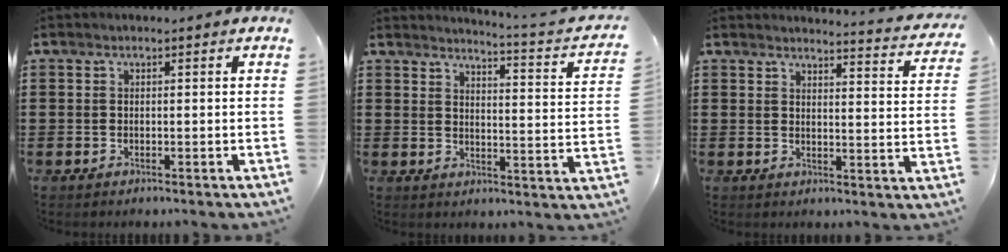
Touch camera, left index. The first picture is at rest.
{"total": 3.0, "force": [2.6, -0.8, 1.4], "torque": [-0.036, -0.035, 0.032]}
{"total": 3.0, "force": [2.9, -0.4, 0.7], "torque": [-0.021, -0.026, 0.045]}